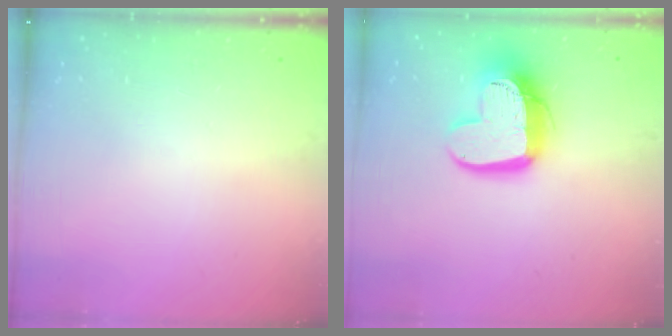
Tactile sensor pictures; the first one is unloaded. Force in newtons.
{"total": 16.9, "press": 16.9, "slide": 1.4}